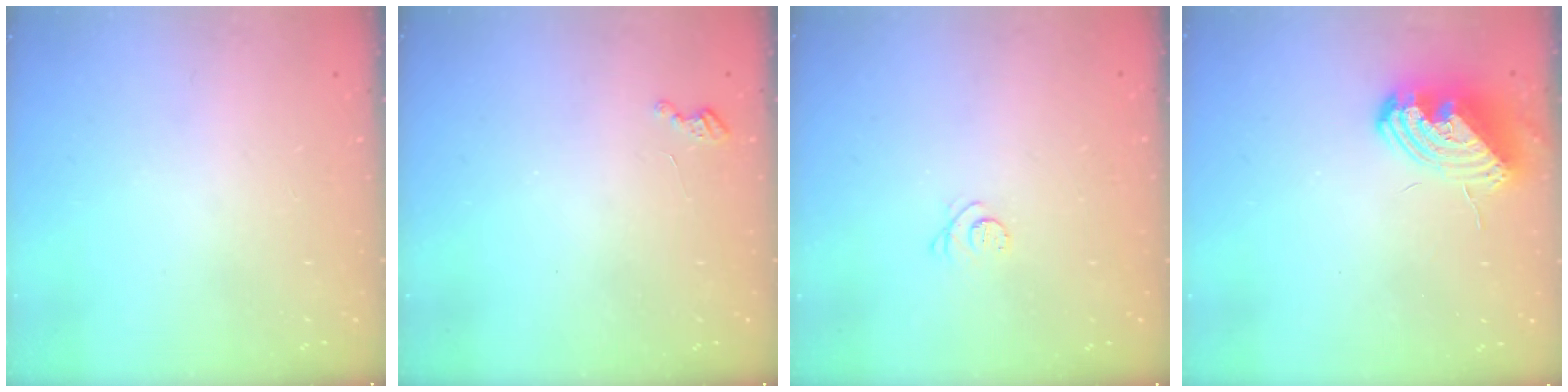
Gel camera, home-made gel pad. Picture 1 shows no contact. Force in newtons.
{"total": 2.7, "press": 2.7, "slide": 0.4}
{"total": 2.3, "press": 2.3, "slide": 0.3}
{"total": 12.1, "press": 12.0, "slide": 1.3}